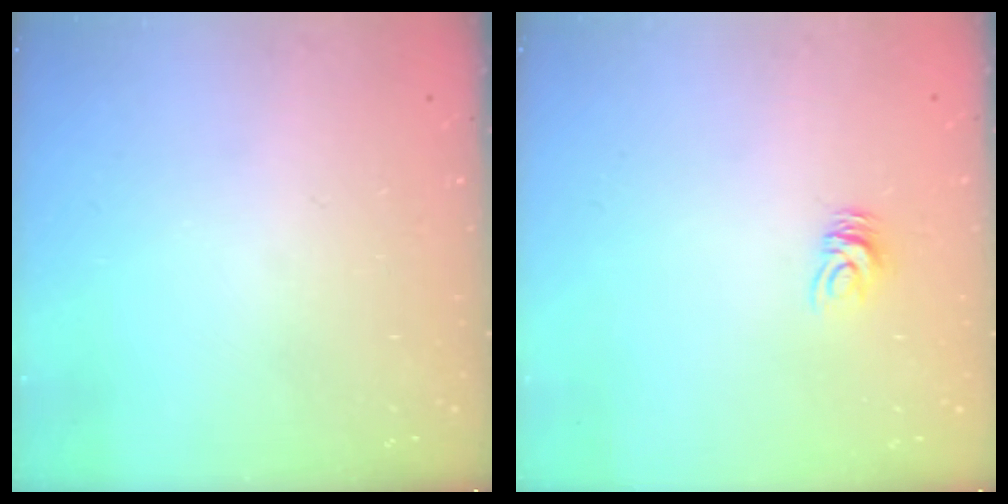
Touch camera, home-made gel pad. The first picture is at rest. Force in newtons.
{"total": 5.1, "press": 5.1, "slide": 0.3}